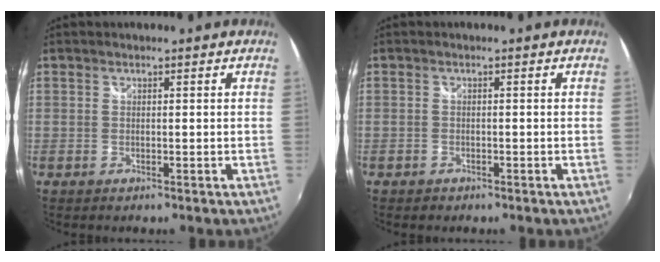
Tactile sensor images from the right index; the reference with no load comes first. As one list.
[{"total": 1.2, "force": [-0.8, 0.8, 0.2], "torque": [-0.008, 0.000, -0.012]}]